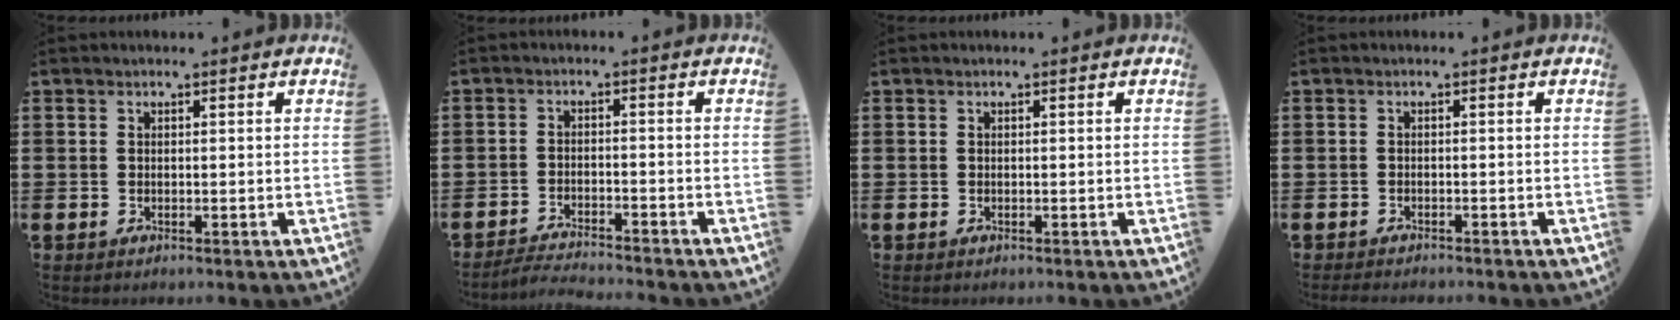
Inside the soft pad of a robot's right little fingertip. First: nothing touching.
{"total": 2.7, "force": [-2.7, -0.2, 0.1], "torque": [-0.004, 0.003, -0.057]}
{"total": 0.0}
{"total": 0.9, "force": [-0.9, 0.0, 0.1], "torque": [-0.003, -0.003, -0.017]}